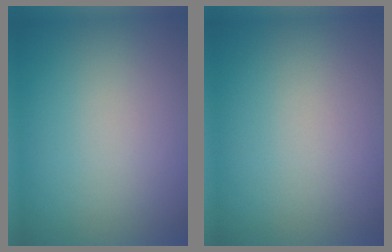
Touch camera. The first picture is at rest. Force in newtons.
{"total": 0.0}